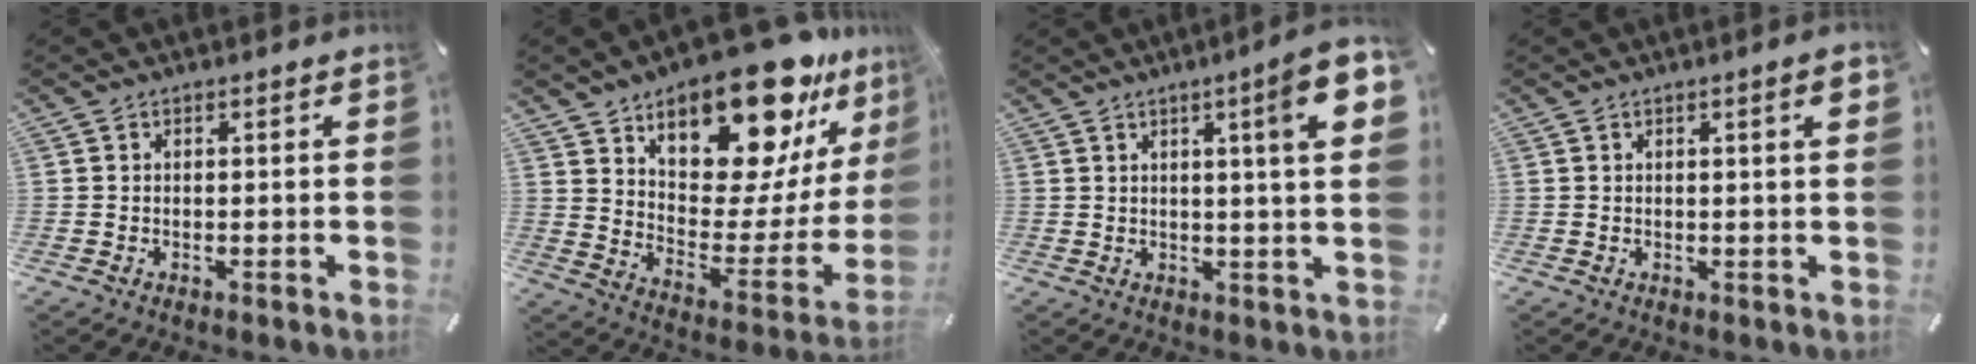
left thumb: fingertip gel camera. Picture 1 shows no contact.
{"total": 23.2, "force": [17.6, 9.4, 11.8], "torque": [-0.160, -0.142, 0.295]}
{"total": 11.5, "force": [4.5, 1.1, 10.6], "torque": [-0.159, -0.019, 0.066]}
{"total": 3.2, "force": [0.9, 0.4, 3.1], "torque": [-0.050, 0.000, 0.012]}